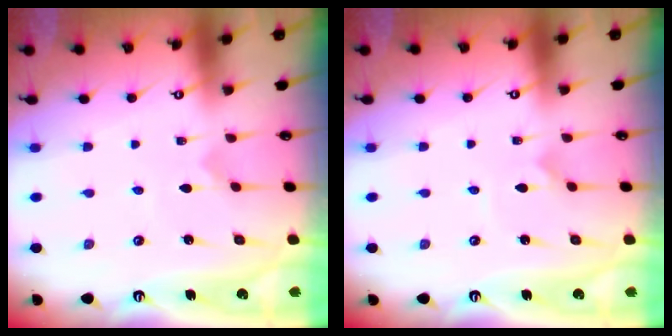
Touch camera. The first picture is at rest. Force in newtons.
{"total": 1.3, "press": 1.3, "slide": 0.1}